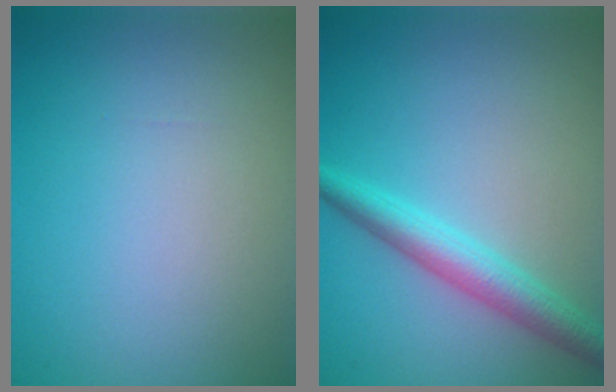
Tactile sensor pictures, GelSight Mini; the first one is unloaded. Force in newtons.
{"total": 3.6, "press": 3.6, "slide": 0.2}